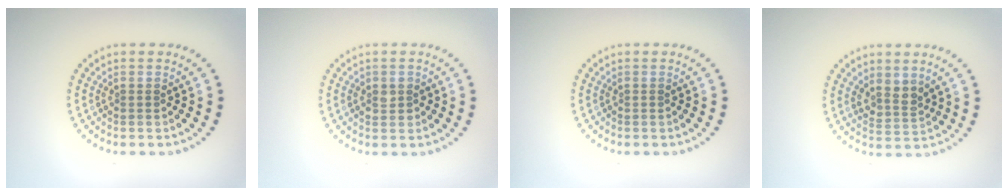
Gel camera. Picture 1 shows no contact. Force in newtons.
{"total": 1.4, "press": 1.4, "slide": 0.2}
{"total": 0.0}
{"total": 2.2, "press": 1.8, "slide": 1.2}